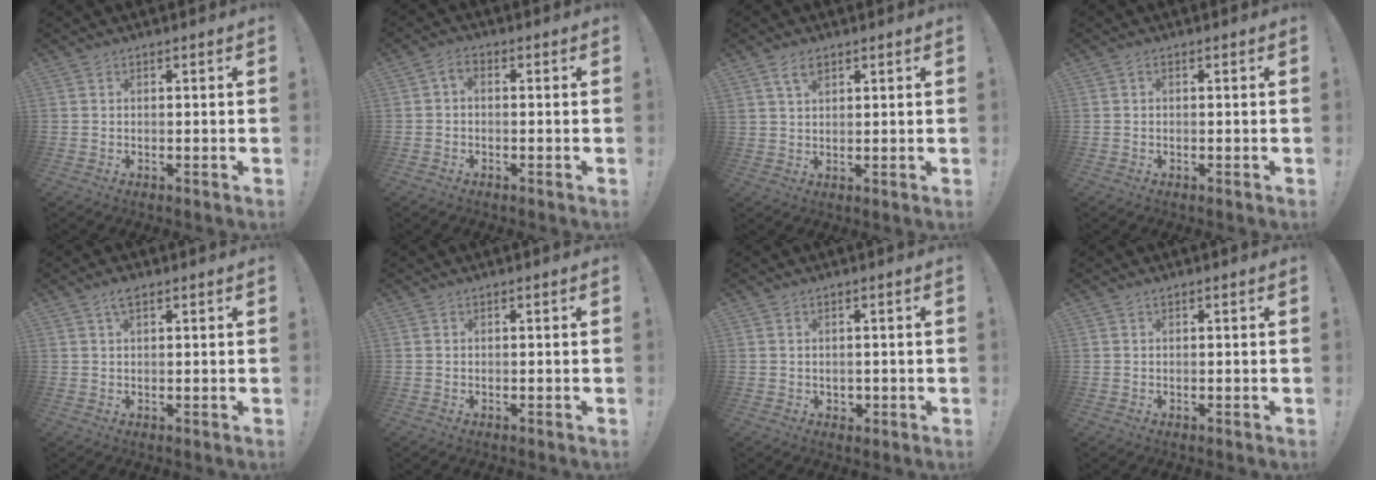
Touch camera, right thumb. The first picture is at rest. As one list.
[{"total": 2.3, "force": [-0.8, 1.2, 1.7], "torque": [-0.028, 0.005, -0.015]}, {"total": 4.2, "force": [2.6, 2.3, 2.4], "torque": [-0.038, -0.007, 0.047]}, {"total": 0.5, "force": [-0.3, 0.2, 0.4], "torque": [-0.008, 0.002, -0.006]}, {"total": 2.8, "force": [1.6, 1.0, 2.1], "torque": [-0.035, 0.000, 0.027]}, {"total": 0.0}, {"total": 1.8, "force": [0.5, 1.6, 0.4], "torque": [-0.002, -0.004, 0.008]}, {"total": 0.0}]